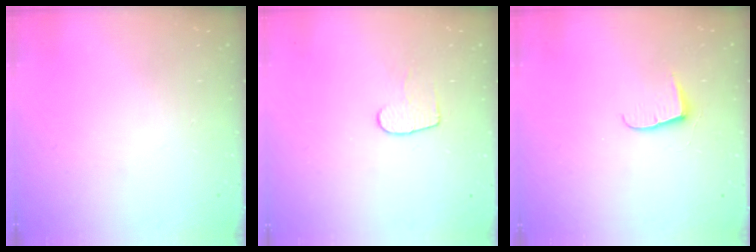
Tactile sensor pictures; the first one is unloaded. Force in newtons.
{"total": 6.3, "press": 6.3, "slide": 0.6}
{"total": 6.2, "press": 6.2, "slide": 0.5}